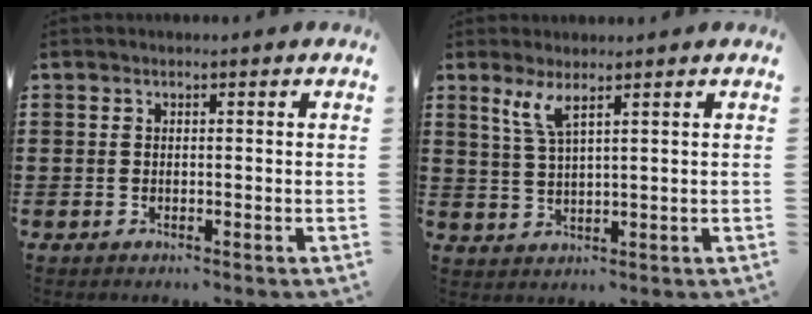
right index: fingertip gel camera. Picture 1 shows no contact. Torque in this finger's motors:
{"motor_torque": [0.51, 0.17, 0.14, 0.08]}